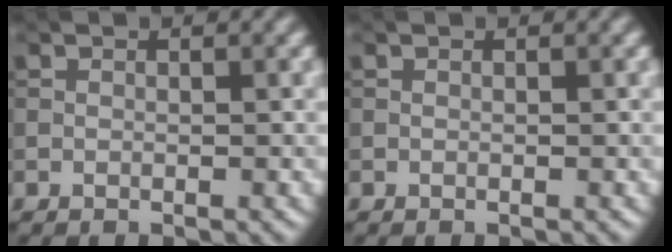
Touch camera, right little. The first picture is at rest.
{"total": 0.0}